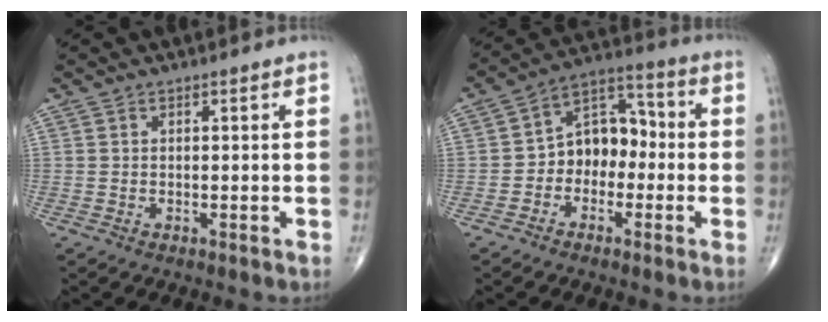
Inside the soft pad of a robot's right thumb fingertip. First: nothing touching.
{"total": 9.9, "force": [-1.7, 7.2, 6.5], "torque": [-0.069, 0.046, -0.044]}